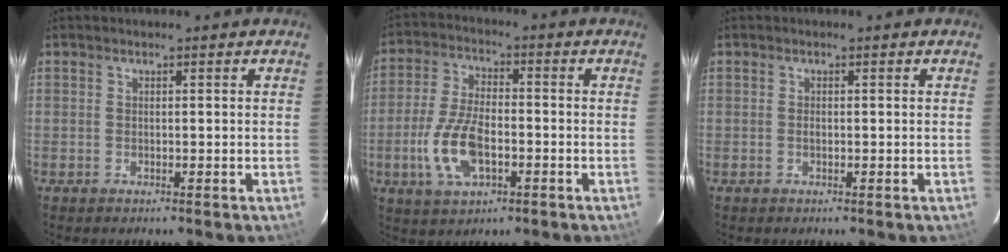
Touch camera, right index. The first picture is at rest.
{"total": 11.2, "force": [-3.5, 5.5, 9.1], "torque": [-0.198, -0.002, -0.061]}
{"total": 0.6, "force": [-0.1, 0.4, 0.4], "torque": [-0.009, -0.001, -0.002]}